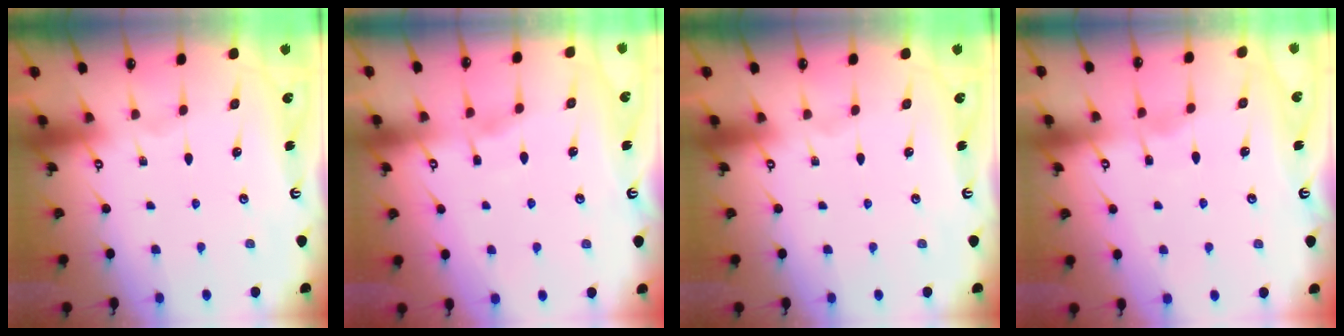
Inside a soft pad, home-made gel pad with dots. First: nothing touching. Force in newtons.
{"total": 3.8, "press": 3.8, "slide": 0.3}
{"total": 0.0}
{"total": 4.2, "press": 4.1, "slide": 0.4}